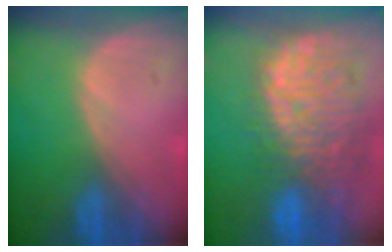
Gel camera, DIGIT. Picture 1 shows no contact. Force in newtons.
{"total": 13.6, "press": 11.4, "slide": 7.4}